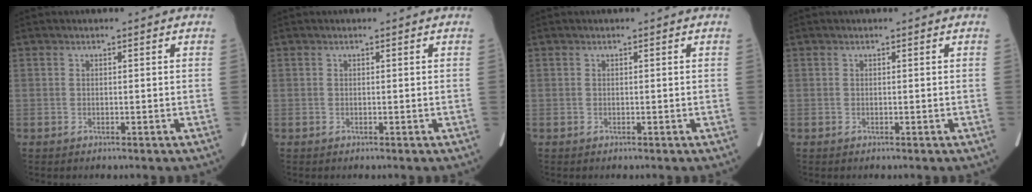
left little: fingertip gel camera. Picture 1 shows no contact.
{"total": 0.0}
{"total": 0.0}
{"total": 0.0}